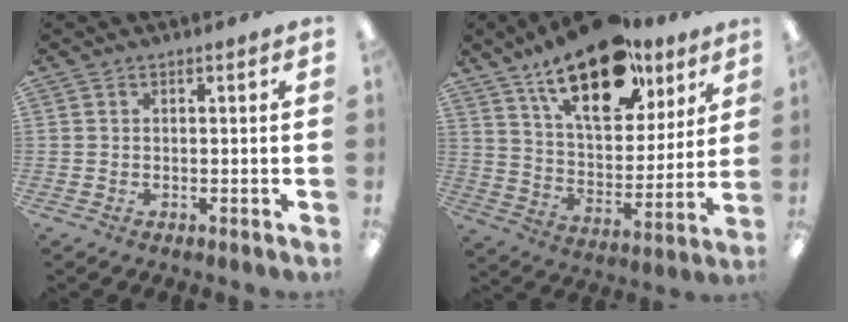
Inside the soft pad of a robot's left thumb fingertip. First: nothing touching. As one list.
[{"total": 22.1, "force": [14.4, 10.4, 13.2], "torque": [-0.206, -0.074, 0.247]}]